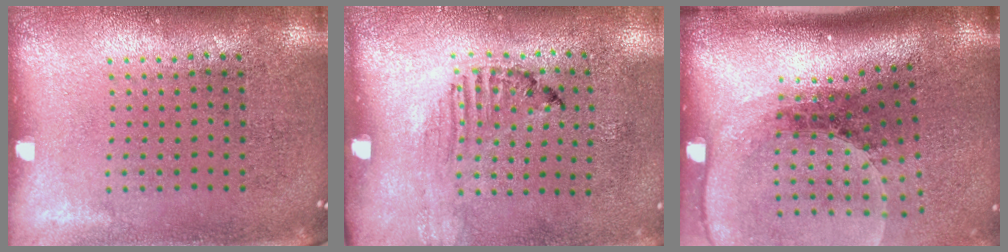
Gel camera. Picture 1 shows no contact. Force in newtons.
{"total": 1.5, "press": 1.2, "slide": 0.8}
{"total": 2.6, "press": 1.8, "slide": 1.8}